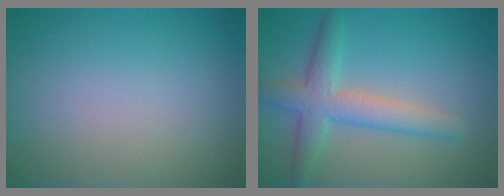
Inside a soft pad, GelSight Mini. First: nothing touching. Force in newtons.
{"total": 4.4, "press": 4.4, "slide": 0.3}